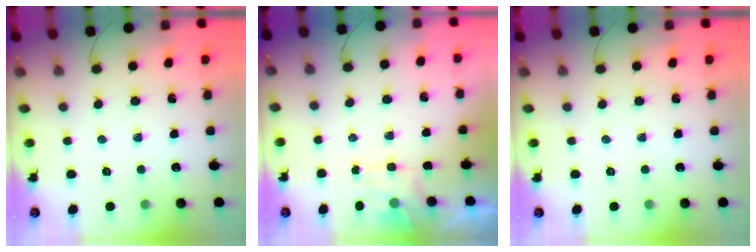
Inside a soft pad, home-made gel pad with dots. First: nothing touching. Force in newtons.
{"total": 2.0, "press": 1.6, "slide": 1.2}
{"total": 0.0}